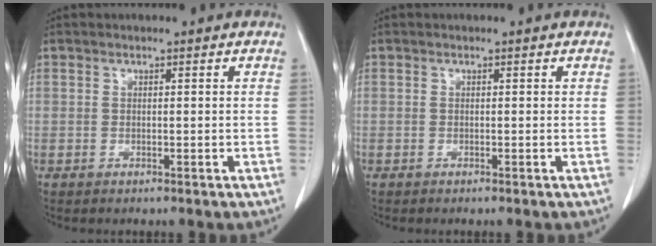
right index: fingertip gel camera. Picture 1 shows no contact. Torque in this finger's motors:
{"motor_torque": [-0.02, -0.07, -0.14, -0.01]}